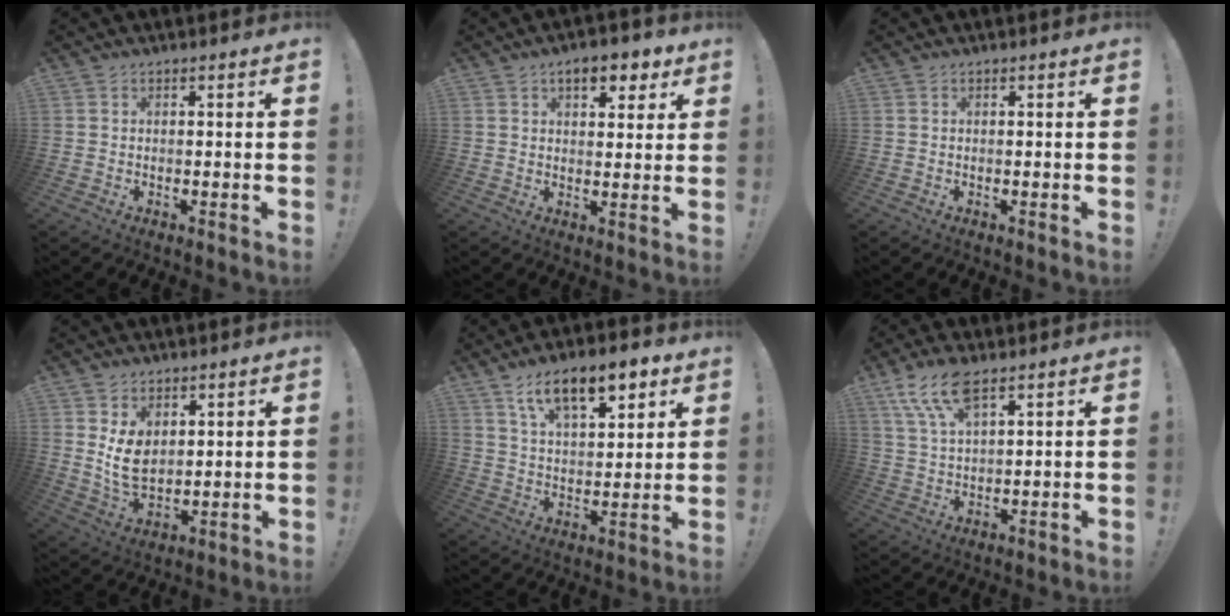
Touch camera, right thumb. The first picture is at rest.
{"total": 7.3, "force": [4.2, 3.7, 4.7], "torque": [-0.058, -0.012, 0.070]}
{"total": 0.0}
{"total": 8.8, "force": [3.1, 6.5, 5.2], "torque": [-0.098, -0.019, 0.064]}
{"total": 14.5, "force": [8.6, 6.0, 9.9], "torque": [-0.154, -0.039, 0.148]}
{"total": 10.4, "force": [6.7, 3.8, 7.0], "torque": [-0.144, -0.019, 0.128]}